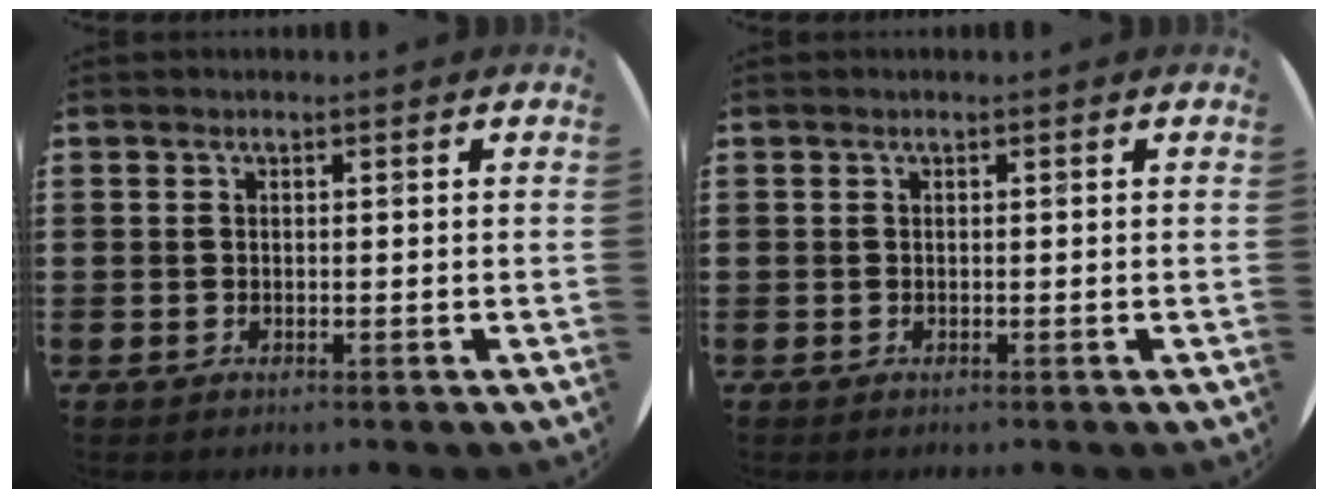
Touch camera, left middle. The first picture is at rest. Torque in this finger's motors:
{"motor_torque": [-0.04, 0.02, 0.00, 0.00]}